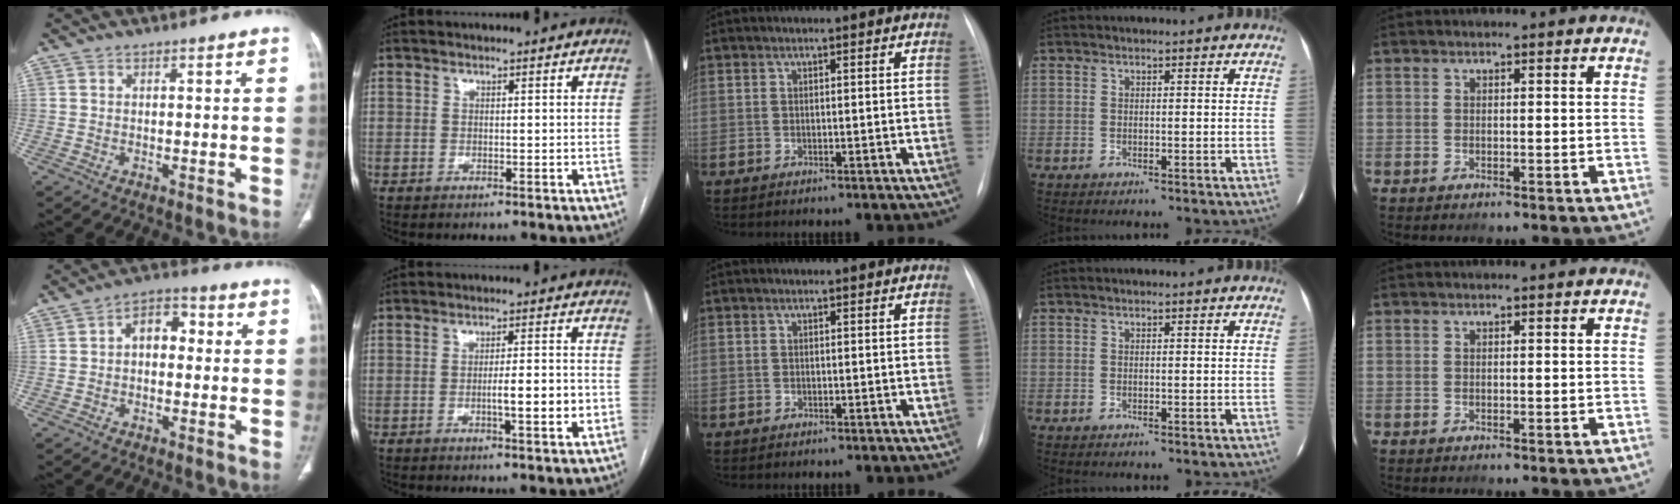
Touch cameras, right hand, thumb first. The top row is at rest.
{"thumb": {"total": 6.5, "force": [0.4, 4.5, 4.8], "torque": [-0.048, 0.026, -0.006]}, "index": {"total": 6.0, "force": [-1.5, 0.7, 5.7], "torque": [-0.090, 0.001, -0.019]}, "middle": {"total": 0.9, "force": [-0.6, 0.7, 0.1], "torque": [-0.008, 0.005, -0.011]}}